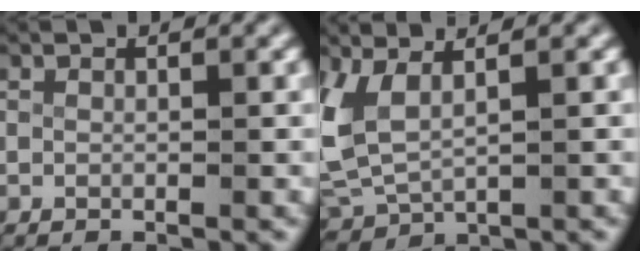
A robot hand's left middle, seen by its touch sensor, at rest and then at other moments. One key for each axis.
{"total": 6.0, "fx": 1.1, "fy": 4.6, "fz": 3.6, "tx": -0.119, "ty": -0.015, "tz": 0.031}